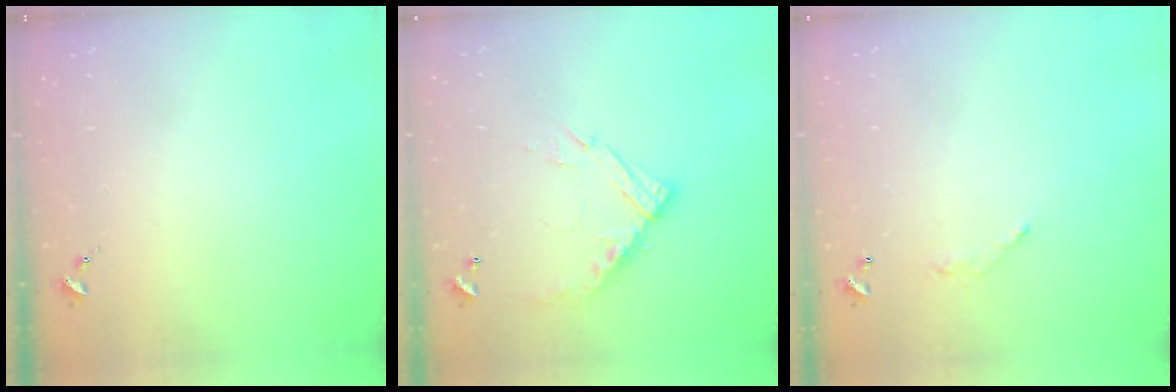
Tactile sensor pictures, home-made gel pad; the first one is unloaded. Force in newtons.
{"total": 13.3, "press": 13.2, "slide": 1.2}
{"total": 6.2, "press": 6.2, "slide": 0.4}